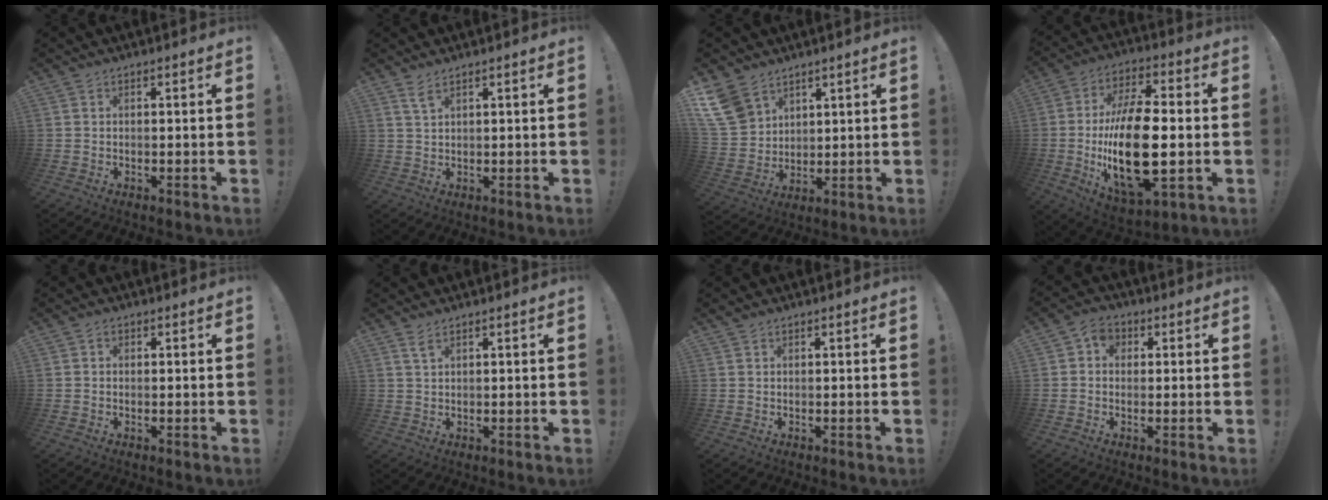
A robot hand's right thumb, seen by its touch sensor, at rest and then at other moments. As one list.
[{"total": 3.8, "force": [2.7, 0.9, 2.6], "torque": [-0.051, -0.009, 0.047]}, {"total": 11.1, "force": [7.5, 7.3, 3.8], "torque": [-0.073, -0.046, 0.153]}, {"total": 25.8, "force": [-2.1, 12.7, 22.4], "torque": [-0.440, -0.008, -0.032]}, {"total": 0.7, "force": [0.2, 0.6, -0.2], "torque": [0.003, 0.003, 0.004]}, {"total": 2.6, "force": [1.7, 0.9, 1.8], "torque": [-0.034, -0.003, 0.029]}, {"total": 0.6, "force": [0.4, 0.2, 0.3], "torque": [-0.006, -0.001, 0.009]}, {"total": 4.4, "force": [0.6, 3.8, 2.1], "torque": [-0.033, 0.008, 0.014]}]